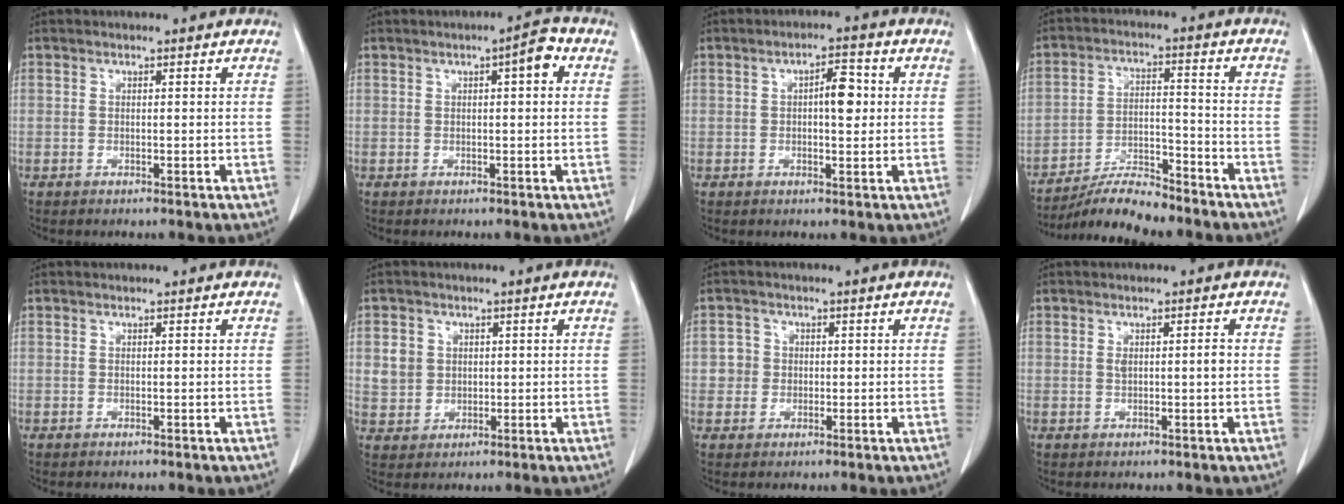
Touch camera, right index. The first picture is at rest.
{"total": 3.5, "force": [1.1, 0.7, 3.3], "torque": [-0.043, 0.012, 0.011]}
{"total": 4.5, "force": [0.5, 1.5, 4.2], "torque": [-0.065, 0.007, 0.007]}
{"total": 8.9, "force": [-8.3, 0.9, 2.9], "torque": [-0.050, -0.003, -0.145]}
{"total": 0.0}
{"total": 4.2, "force": [1.1, 3.9, 1.2], "torque": [-0.023, 0.011, 0.026]}
{"total": 2.6, "force": [0.1, 2.6, 0.3], "torque": [0.004, 0.008, 0.001]}
{"total": 2.1, "force": [0.3, 0.4, 2.1], "torque": [-0.037, 0.003, 0.007]}